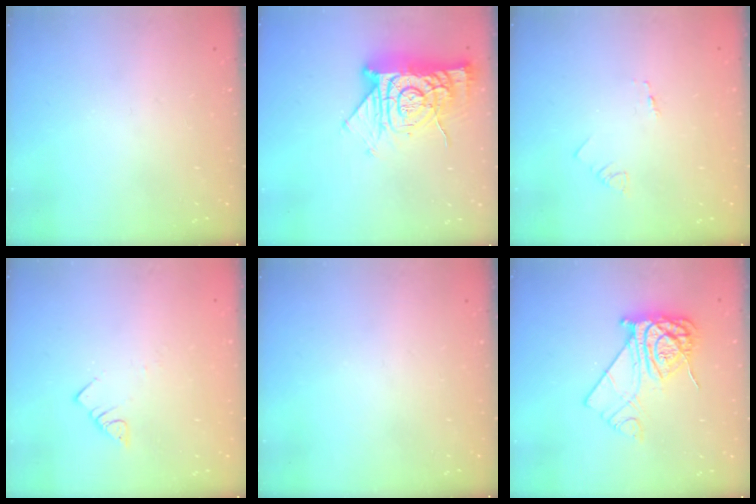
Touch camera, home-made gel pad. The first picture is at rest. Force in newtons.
{"total": 15.5, "press": 15.5, "slide": 1.4}
{"total": 1.3, "press": 1.2, "slide": 0.1}
{"total": 2.8, "press": 2.8, "slide": 0.2}
{"total": 0.0}
{"total": 12.8, "press": 12.7, "slide": 1.2}